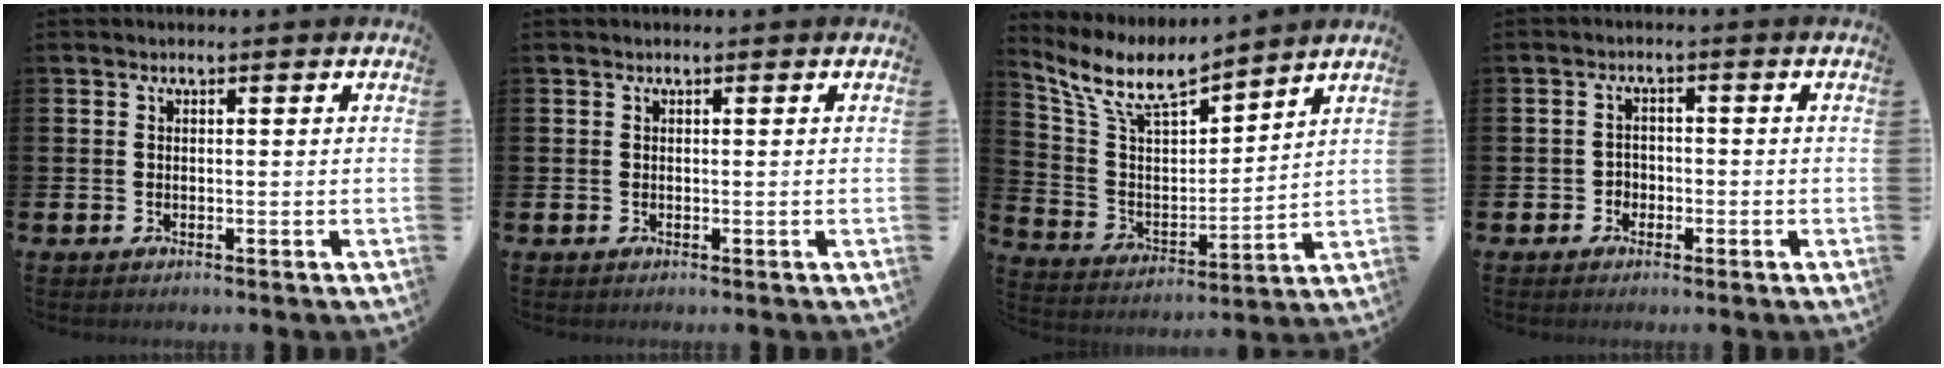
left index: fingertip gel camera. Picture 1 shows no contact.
{"total": 0.0}
{"total": 8.6, "force": [7.6, 2.2, 3.4], "torque": [-0.106, -0.047, 0.133]}
{"total": 2.0, "force": [-1.3, 1.6, 0.2], "torque": [-0.006, 0.003, -0.030]}